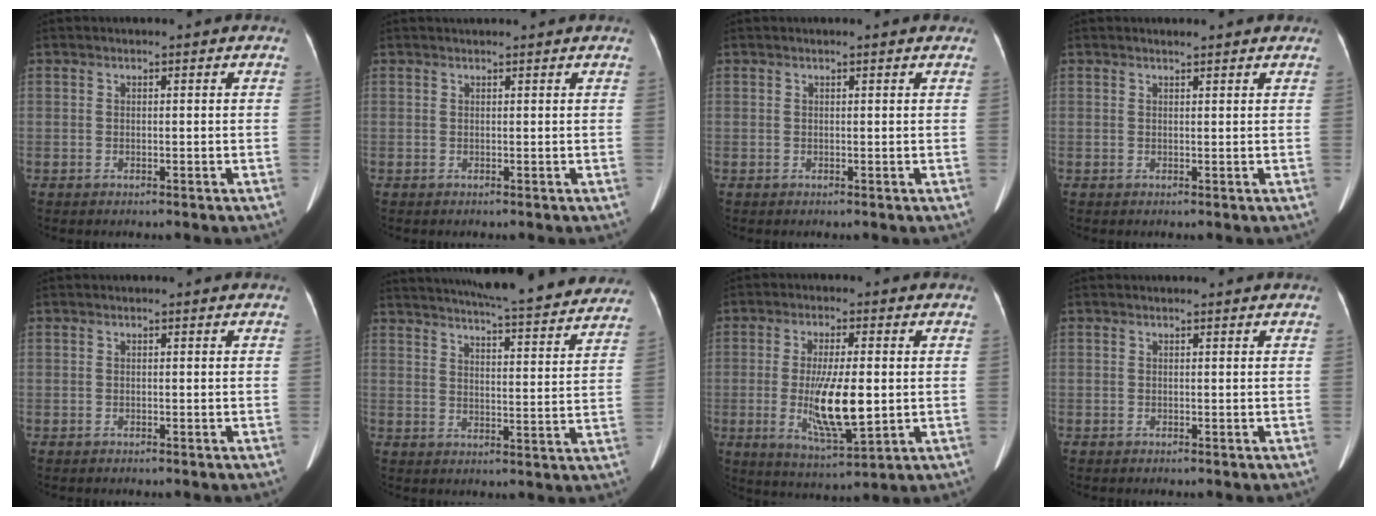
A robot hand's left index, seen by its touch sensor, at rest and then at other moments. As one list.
[{"total": 2.6, "force": [2.5, 0.0, 0.8], "torque": [-0.009, 0.026, 0.037]}, {"total": 2.4, "force": [2.1, 0.2, 1.1], "torque": [-0.018, 0.011, 0.019]}, {"total": 2.4, "force": [2.1, 0.3, 1.0], "torque": [-0.018, 0.010, 0.025]}, {"total": 0.0}, {"total": 26.0, "force": [23.4, 2.7, 11.0], "torque": [-0.175, -0.031, 0.291]}, {"total": 10.5, "force": [-1.0, 2.2, 10.2], "torque": [-0.198, -0.023, -0.012]}, {"total": 0.6, "force": [0.6, 0.2, 0.1], "torque": [-0.010, 0.015, 0.008]}]